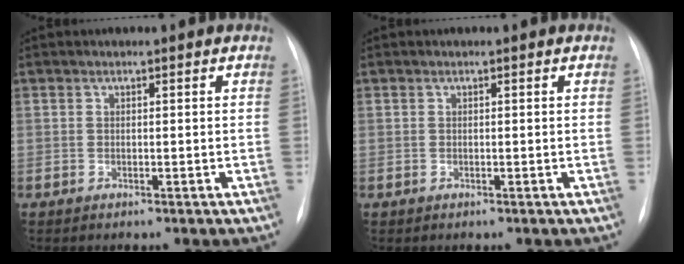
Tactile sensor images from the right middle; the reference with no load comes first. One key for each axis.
{"total": 0.0}